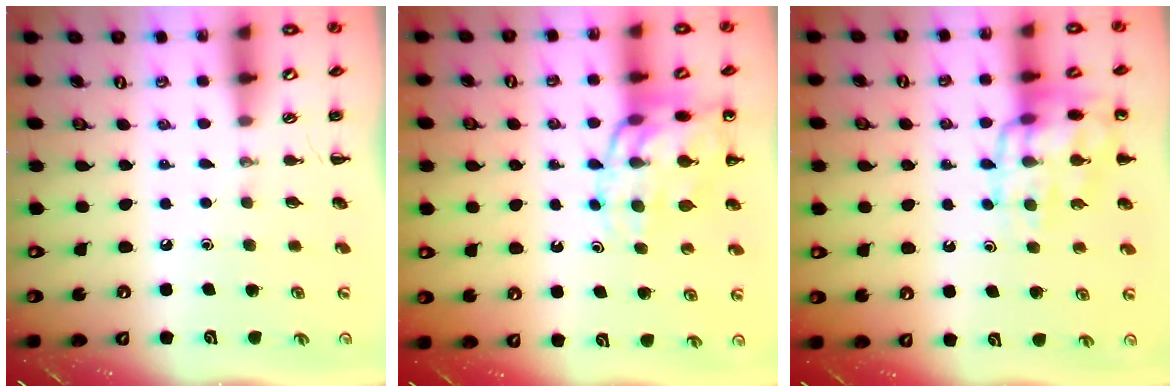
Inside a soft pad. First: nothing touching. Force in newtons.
{"total": 16.0, "press": 15.7, "slide": 2.6}
{"total": 15.4, "press": 15.2, "slide": 1.9}